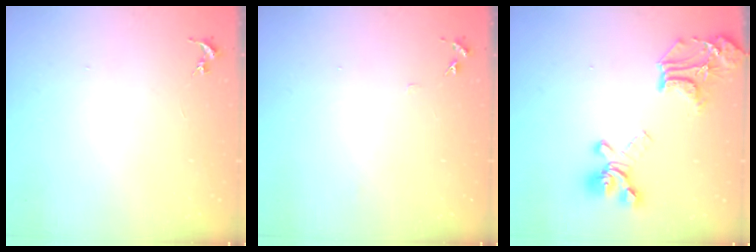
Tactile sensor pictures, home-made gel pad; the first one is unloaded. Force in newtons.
{"total": 4.0, "press": 4.0, "slide": 0.5}
{"total": 20.8, "press": 20.7, "slide": 1.6}